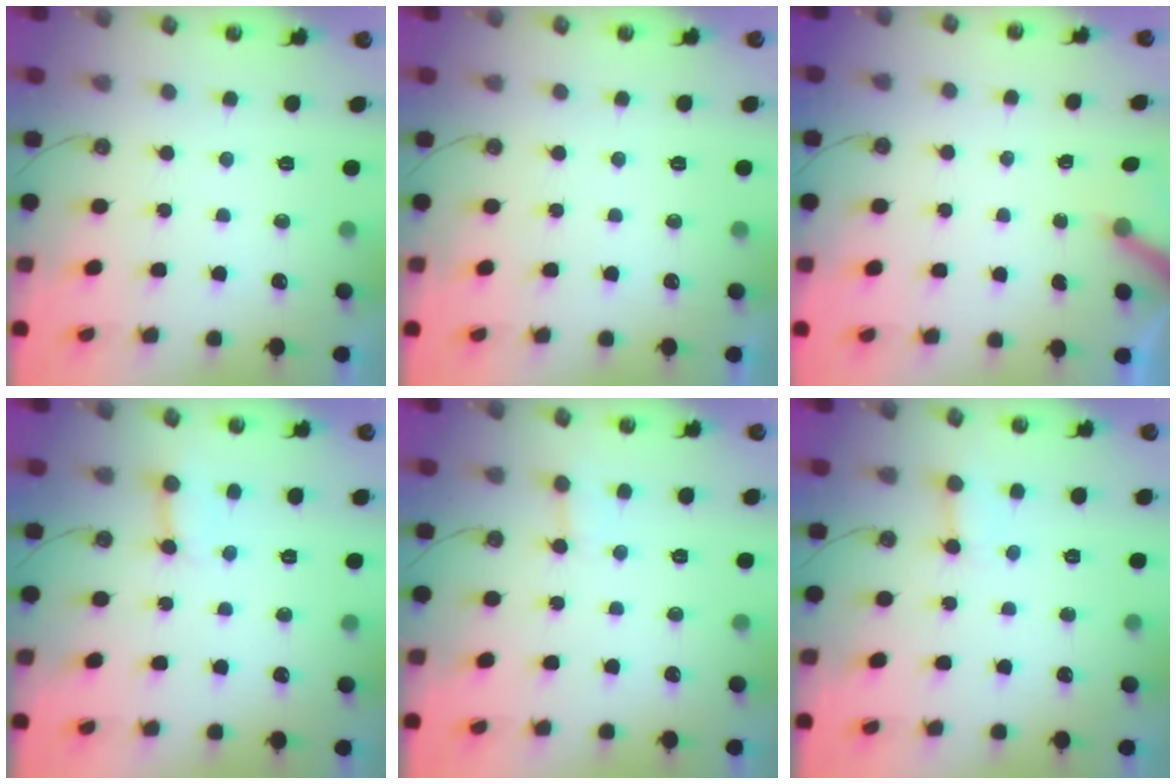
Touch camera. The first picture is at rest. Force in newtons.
{"total": 0.0}
{"total": 3.3, "press": 3.3, "slide": 0.3}
{"total": 2.8, "press": 2.7, "slide": 0.4}
{"total": 3.2, "press": 3.2, "slide": 0.5}
{"total": 2.8, "press": 2.8, "slide": 0.5}